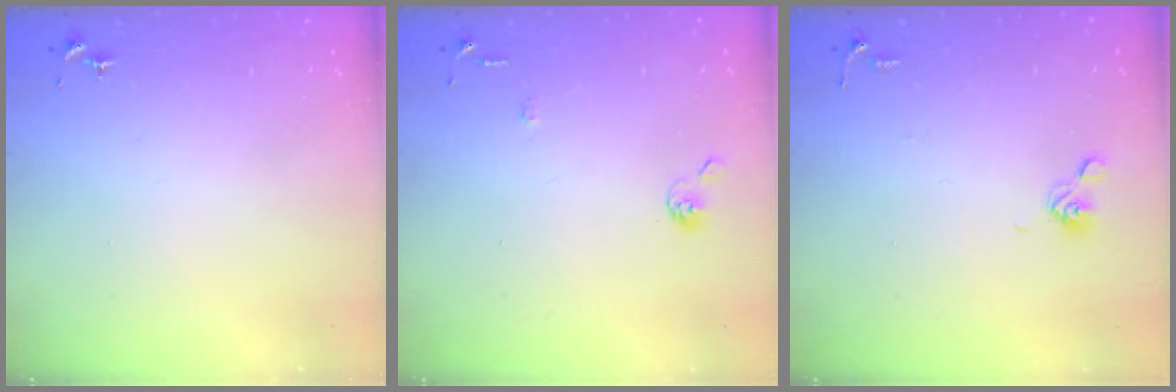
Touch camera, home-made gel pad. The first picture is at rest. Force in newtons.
{"total": 7.0, "press": 7.0, "slide": 0.7}
{"total": 6.3, "press": 6.0, "slide": 2.1}